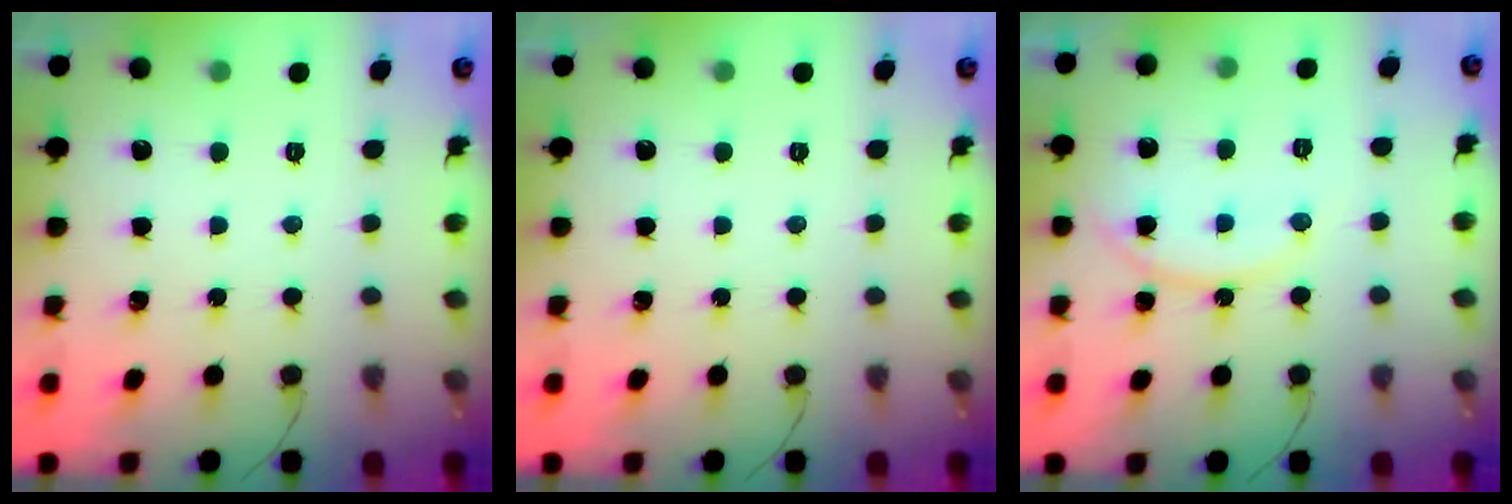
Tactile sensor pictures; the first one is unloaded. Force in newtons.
{"total": 0.0}
{"total": 10.1, "press": 10.1, "slide": 0.2}